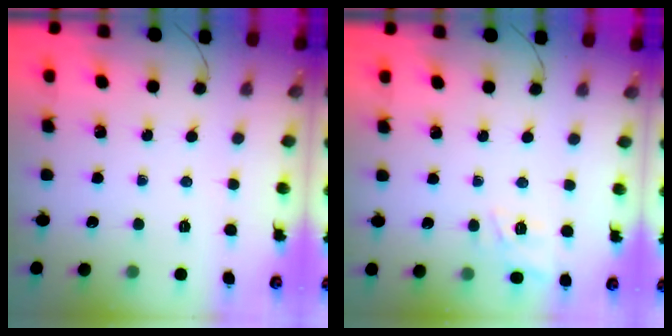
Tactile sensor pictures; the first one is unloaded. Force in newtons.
{"total": 5.0, "press": 4.9, "slide": 1.3}